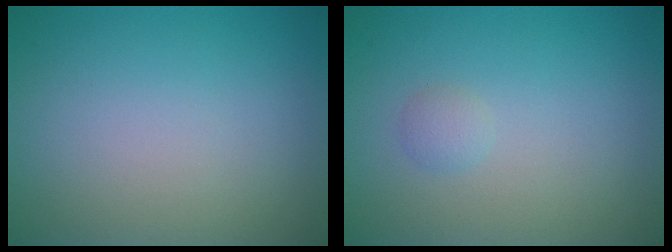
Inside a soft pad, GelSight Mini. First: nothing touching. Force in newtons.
{"total": 0.9, "press": 0.9, "slide": 0.0}